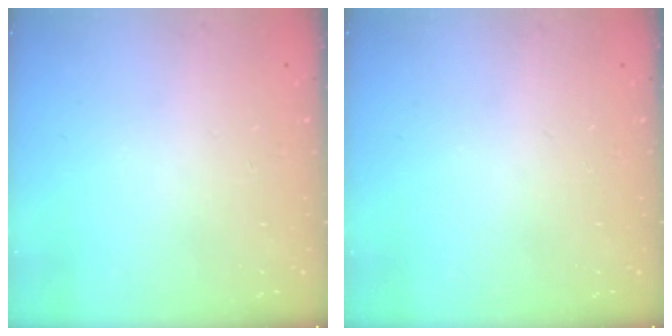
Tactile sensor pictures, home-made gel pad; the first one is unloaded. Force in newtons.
{"total": 0.0}